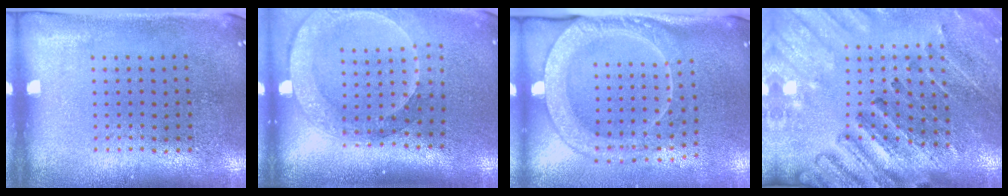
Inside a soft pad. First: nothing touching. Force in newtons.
{"total": 2.5, "press": 2.0, "slide": 1.5}
{"total": 2.5, "press": 2.0, "slide": 1.5}
{"total": 2.7, "press": 2.7, "slide": 0.3}